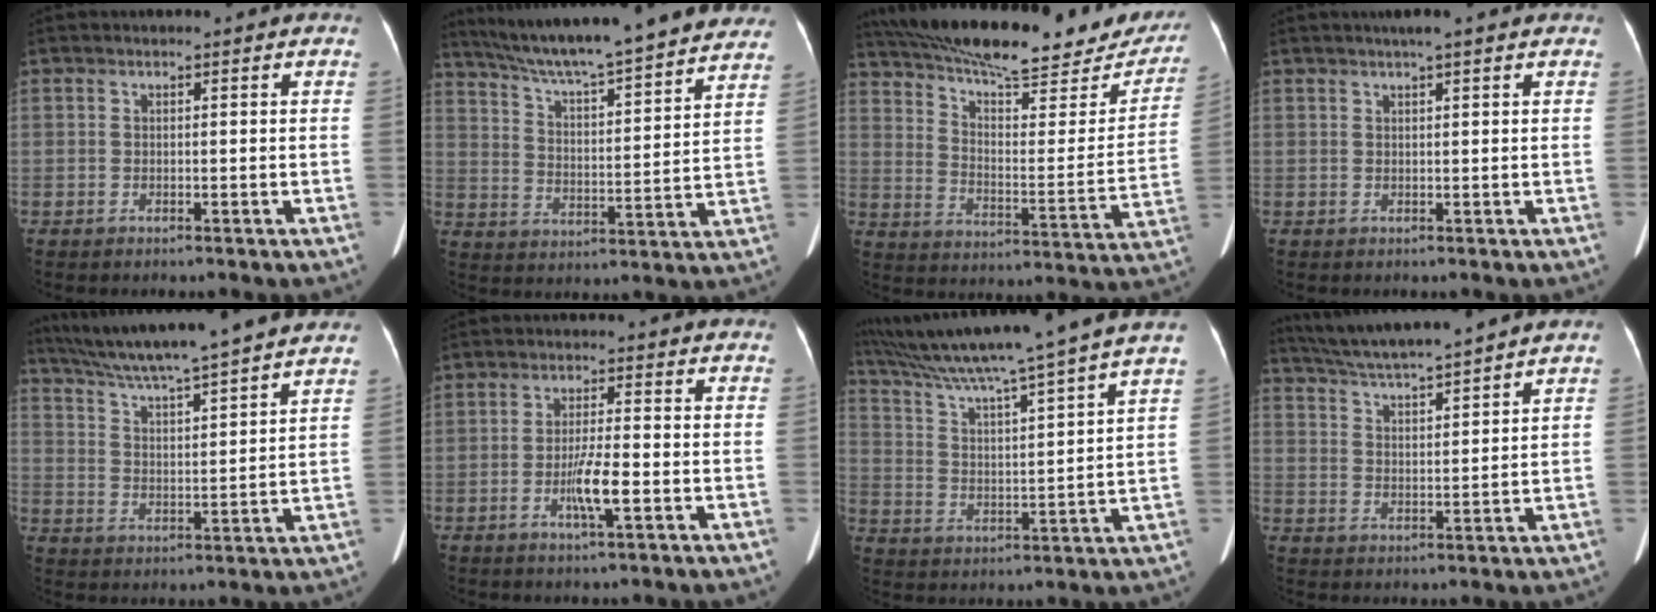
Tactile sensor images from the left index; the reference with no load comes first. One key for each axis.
{"total": 25.4, "fx": 22.6, "fy": 2.0, "fz": 11.4, "tx": -0.191, "ty": -0.011, "tz": 0.312}
{"total": 29.3, "fx": 24.5, "fy": 7.3, "fz": 14.3, "tx": -0.237, "ty": -0.014, "tz": 0.328}
{"total": 3.4, "fx": 2.6, "fy": -0.1, "fz": 2.2, "tx": -0.028, "ty": 0.023, "tz": 0.039}
{"total": 20.1, "fx": 17.7, "fy": -0.1, "fz": 9.5, "tx": -0.164, "ty": 0.011, "tz": 0.263}
{"total": 5.2, "fx": -2.2, "fy": 0.3, "fz": 4.7, "tx": -0.093, "ty": -0.009, "tz": -0.039}
{"total": 20.2, "fx": 17.1, "fy": -2.5, "fz": 10.6, "tx": -0.189, "ty": -0.015, "tz": 0.257}
{"total": 11.4, "fx": 10.3, "fy": -0.9, "fz": 4.8, "tx": -0.093, "ty": 0.015, "tz": 0.174}